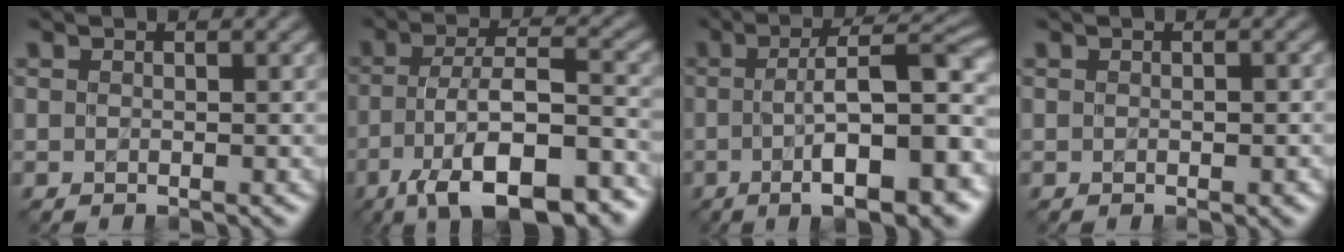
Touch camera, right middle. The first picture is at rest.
{"total": 12.2, "force": [-6.5, 4.6, 9.3], "torque": [-0.158, -0.003, -0.108]}
{"total": 12.1, "force": [-2.0, 3.3, 11.4], "torque": [-0.152, 0.013, -0.026]}
{"total": 1.1, "force": [-0.2, 0.5, 1.0], "torque": [-0.009, -0.001, 0.001]}